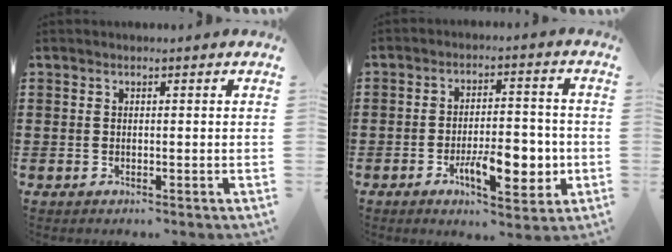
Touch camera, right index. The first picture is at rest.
{"total": 9.8, "force": [-3.0, 4.2, 8.3], "torque": [-0.118, -0.006, -0.050]}